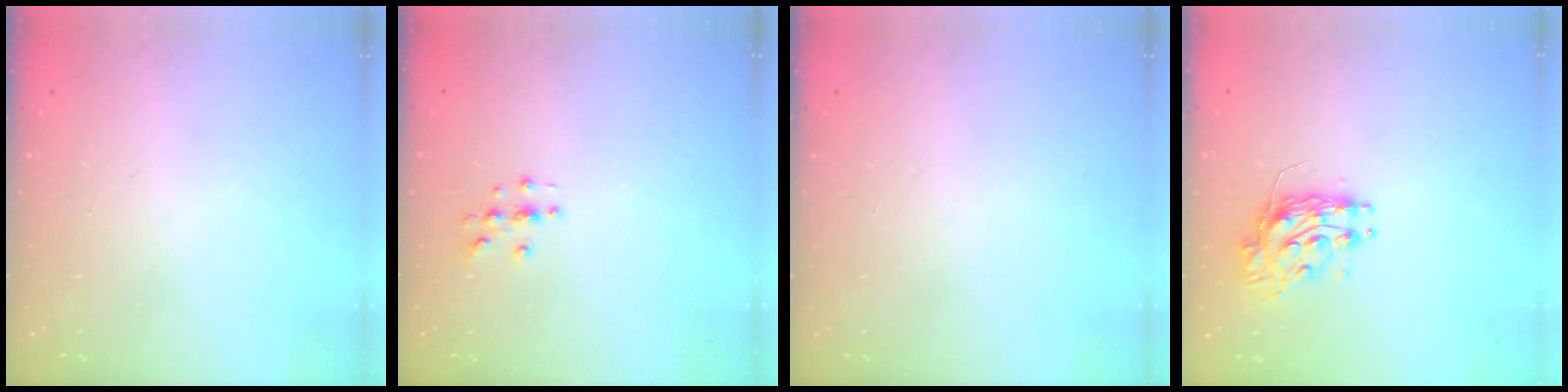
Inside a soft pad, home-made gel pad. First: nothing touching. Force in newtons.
{"total": 3.0, "press": 3.0, "slide": 0.3}
{"total": 0.0}
{"total": 9.3, "press": 9.2, "slide": 0.6}